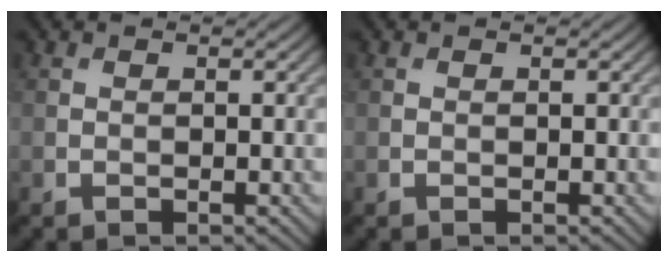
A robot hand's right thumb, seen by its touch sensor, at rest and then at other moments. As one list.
[{"total": 0.0}]